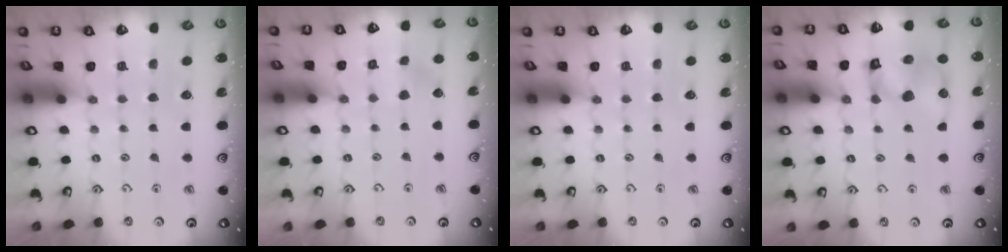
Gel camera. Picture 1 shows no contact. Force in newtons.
{"total": 3.6, "press": 3.5, "slide": 0.9}
{"total": 0.0}
{"total": 10.7, "press": 10.6, "slide": 1.4}